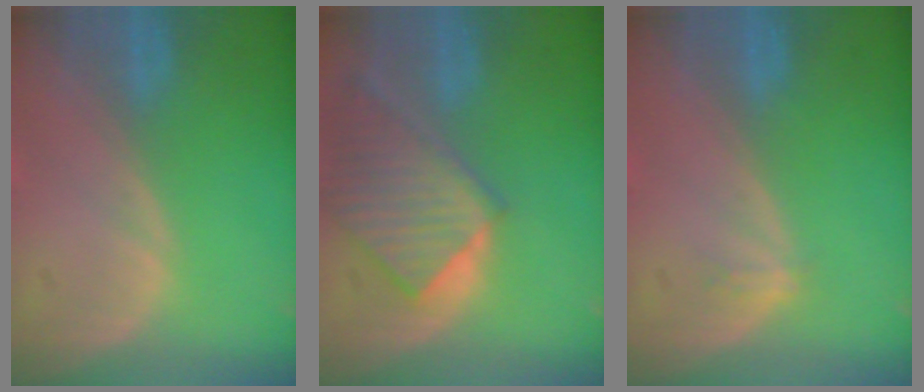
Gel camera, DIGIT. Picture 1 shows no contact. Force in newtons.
{"total": 9.3, "press": 8.1, "slide": 4.6}
{"total": 1.2, "press": 0.8, "slide": 0.8}